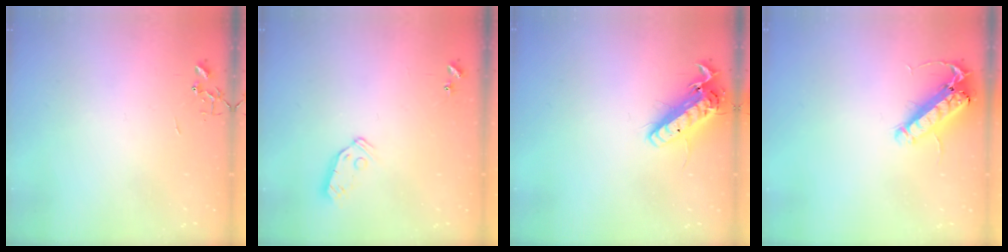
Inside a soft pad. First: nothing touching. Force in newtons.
{"total": 6.5, "press": 6.5, "slide": 0.4}
{"total": 15.0, "press": 14.7, "slide": 3.0}
{"total": 14.7, "press": 14.5, "slide": 2.6}